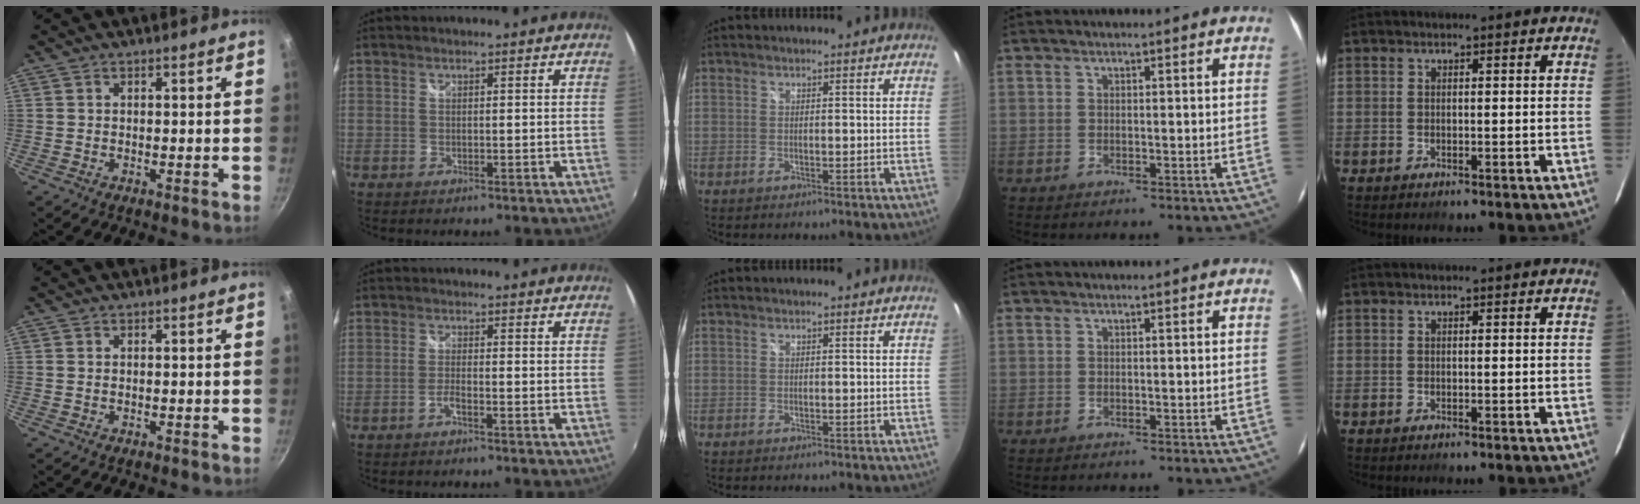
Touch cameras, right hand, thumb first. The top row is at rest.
{"index": {"total": 1.9, "force": [-1.2, 0.1, 1.4], "torque": [-0.036, 0.003, -0.028]}}